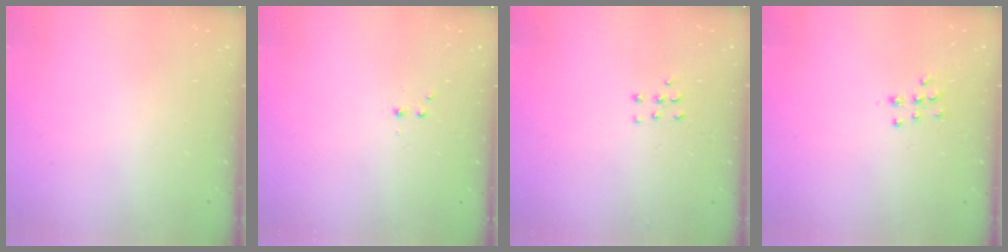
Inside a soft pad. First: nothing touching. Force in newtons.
{"total": 2.2, "press": 1.9, "slide": 1.2}
{"total": 4.6, "press": 4.5, "slide": 0.5}
{"total": 7.0, "press": 7.0, "slide": 0.3}